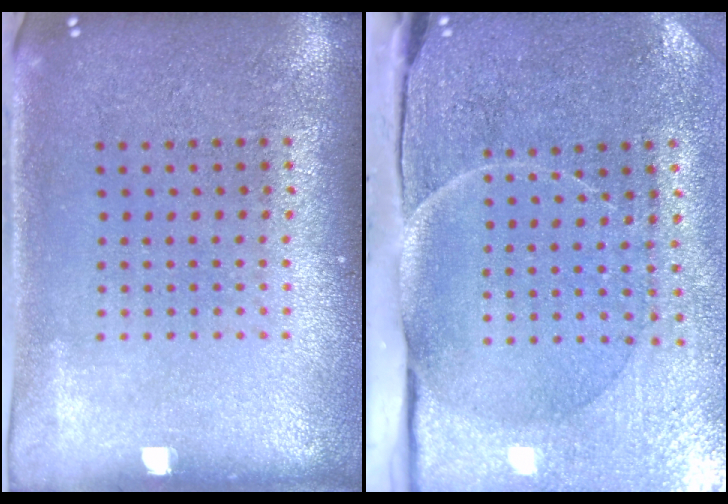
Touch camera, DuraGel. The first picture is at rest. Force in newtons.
{"total": 4.5, "press": 3.8, "slide": 2.3}